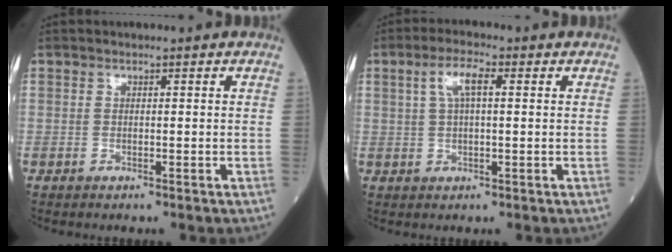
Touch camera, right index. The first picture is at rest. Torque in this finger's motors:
{"motor_torque": [0.17, 0.05, 0.08, 0.06]}